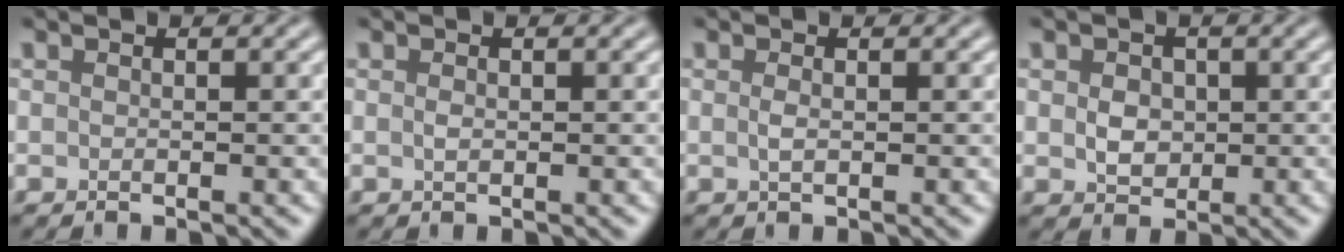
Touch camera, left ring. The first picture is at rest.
{"total": 0.5, "force": [0.1, 0.3, 0.4], "torque": [-0.011, -0.002, 0.002]}
{"total": 0.8, "force": [0.2, 0.3, 0.8], "torque": [-0.015, -0.002, 0.002]}
{"total": 2.2, "force": [0.2, 1.9, 1.1], "torque": [-0.020, -0.002, 0.001]}